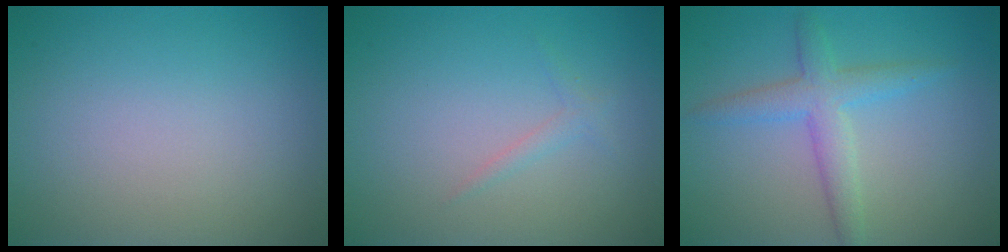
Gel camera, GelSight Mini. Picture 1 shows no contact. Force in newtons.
{"total": 0.9, "press": 0.9, "slide": 0.0}
{"total": 3.3, "press": 3.3, "slide": 0.0}